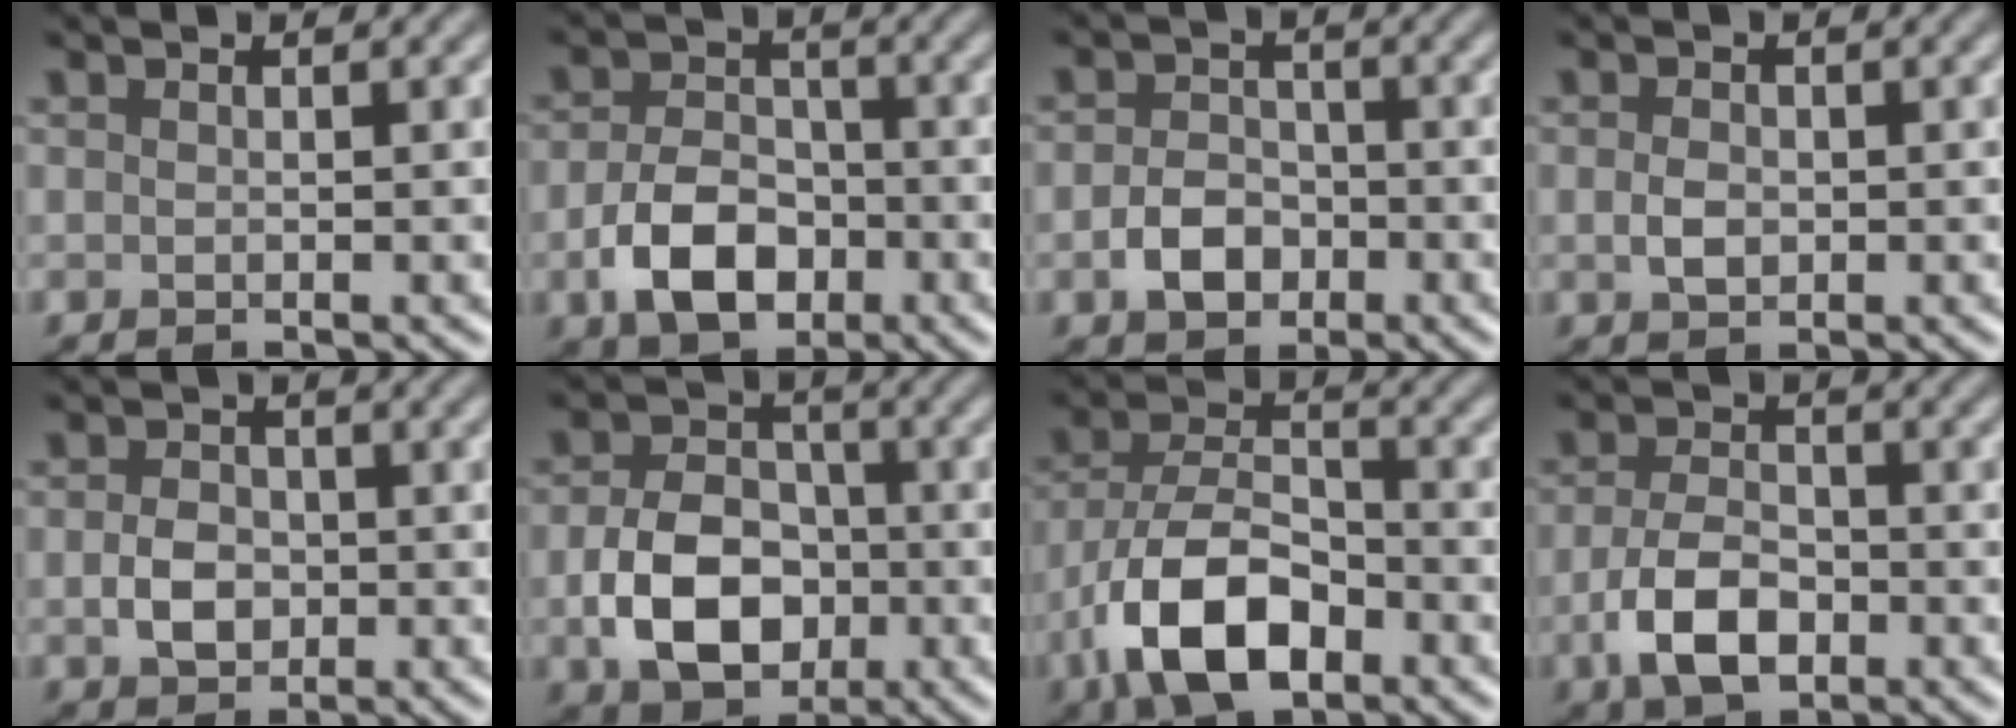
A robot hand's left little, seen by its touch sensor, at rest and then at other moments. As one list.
[{"total": 5.9, "force": [-2.3, 4.0, 3.7], "torque": [-0.073, -0.005, -0.044]}, {"total": 3.5, "force": [-1.5, 2.6, 1.9], "torque": [-0.031, 0.003, -0.032]}, {"total": 1.9, "force": [-0.3, 1.4, 1.2], "torque": [-0.025, -0.002, -0.008]}, {"total": 3.0, "force": [-0.6, 2.3, 1.8], "torque": [-0.035, -0.001, -0.017]}, {"total": 7.7, "force": [-2.0, 5.5, 4.9], "torque": [-0.095, -0.007, -0.038]}, {"total": 8.8, "force": [-4.3, 4.5, 6.2], "torque": [-0.125, -0.001, -0.089]}, {"total": 5.0, "force": [-2.0, 2.9, 3.6], "torque": [-0.076, -0.005, -0.041]}]